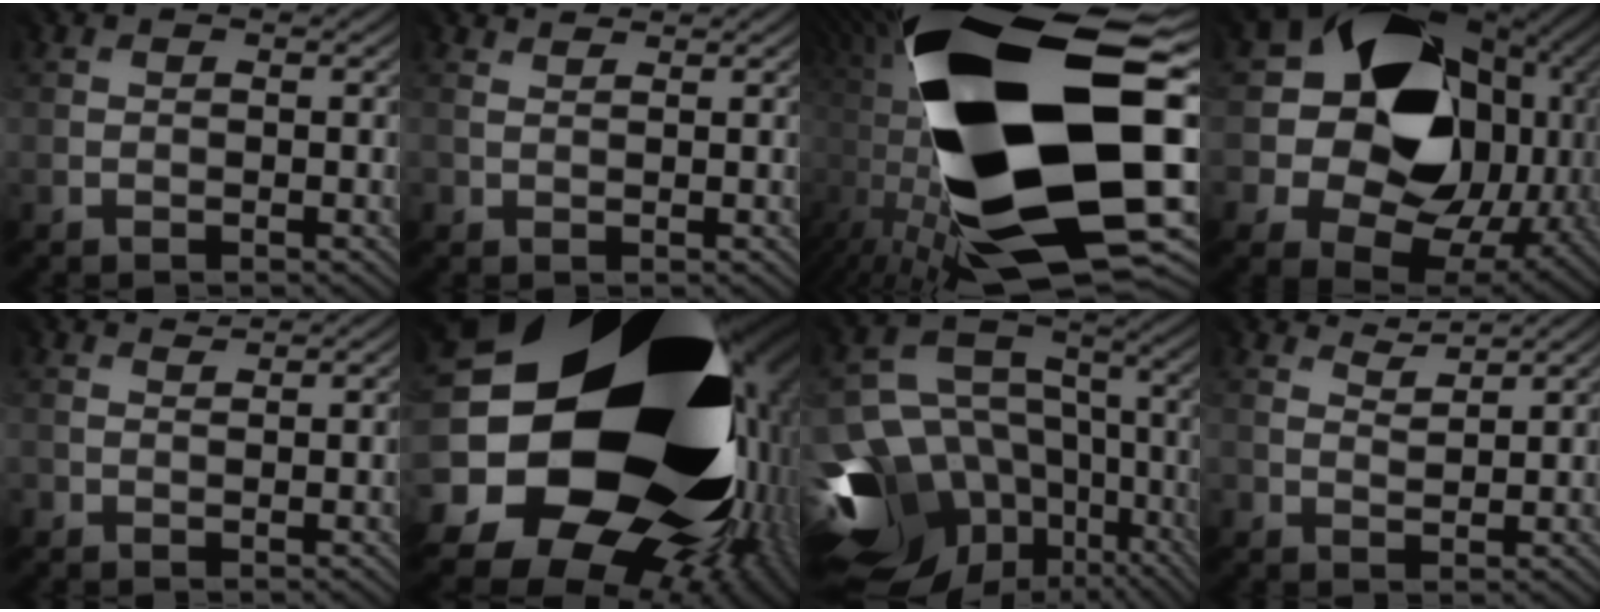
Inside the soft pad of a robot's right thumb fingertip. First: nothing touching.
{"total": 1.3, "force": [1.1, 0.6, 0.5], "torque": [-0.006, 0.002, 0.022]}
{"total": 22.1, "force": [-2.3, 9.9, 19.7], "torque": [-0.400, -0.043, -0.039]}
{"total": 17.6, "force": [2.7, 14.5, 9.6], "torque": [-0.201, -0.028, 0.072]}
{"total": 1.0, "force": [0.8, 0.5, 0.3], "torque": [-0.007, 0.002, 0.016]}
{"total": 22.8, "force": [0.2, 17.7, 14.4], "torque": [-0.256, -0.063, -0.059]}
{"total": 16.4, "force": [-6.7, 12.4, 8.4], "torque": [-0.194, -0.018, -0.079]}
{"total": 2.8, "force": [2.7, 0.2, -0.4], "torque": [-0.005, 0.000, 0.056]}